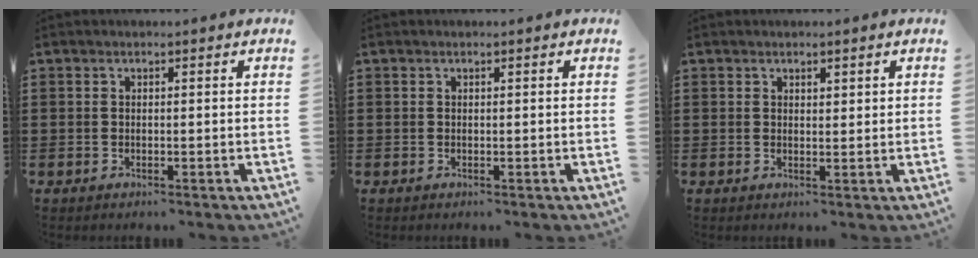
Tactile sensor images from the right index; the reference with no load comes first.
{"total": 0.0}
{"total": 1.2, "force": [1.0, 0.7, 0.2], "torque": [0.002, -0.001, 0.018]}